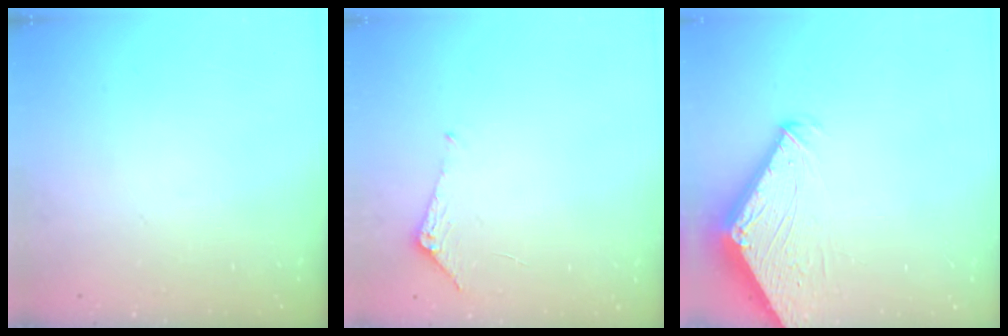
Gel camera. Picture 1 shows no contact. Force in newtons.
{"total": 7.2, "press": 7.2, "slide": 0.7}
{"total": 3.5, "press": 3.4, "slide": 0.4}